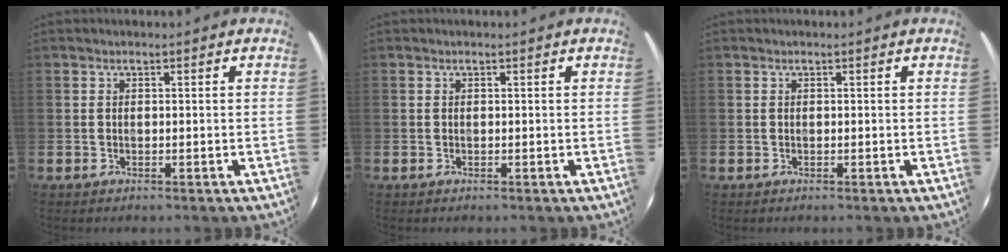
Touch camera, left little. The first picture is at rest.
{"total": 0.0}
{"total": 0.0}